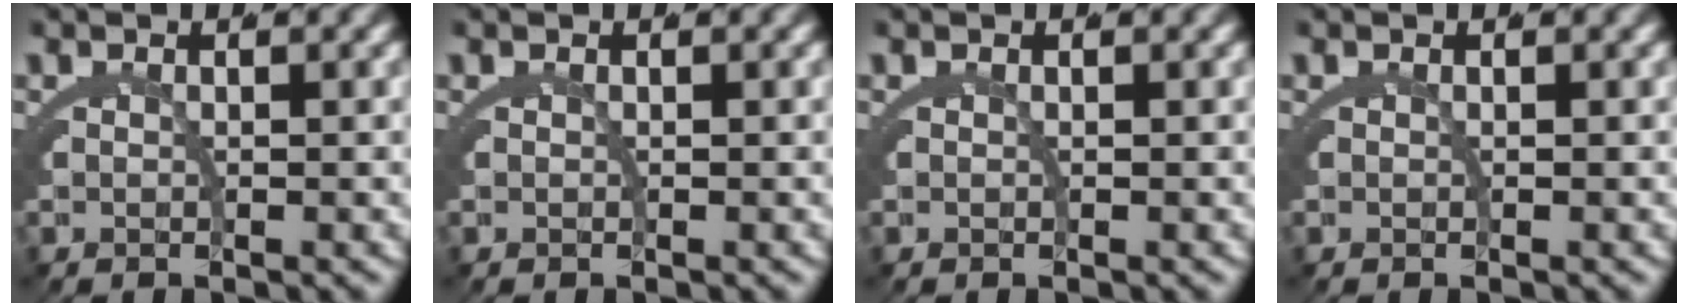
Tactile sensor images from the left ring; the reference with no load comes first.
{"total": 0.0}
{"total": 0.0}
{"total": 0.0}